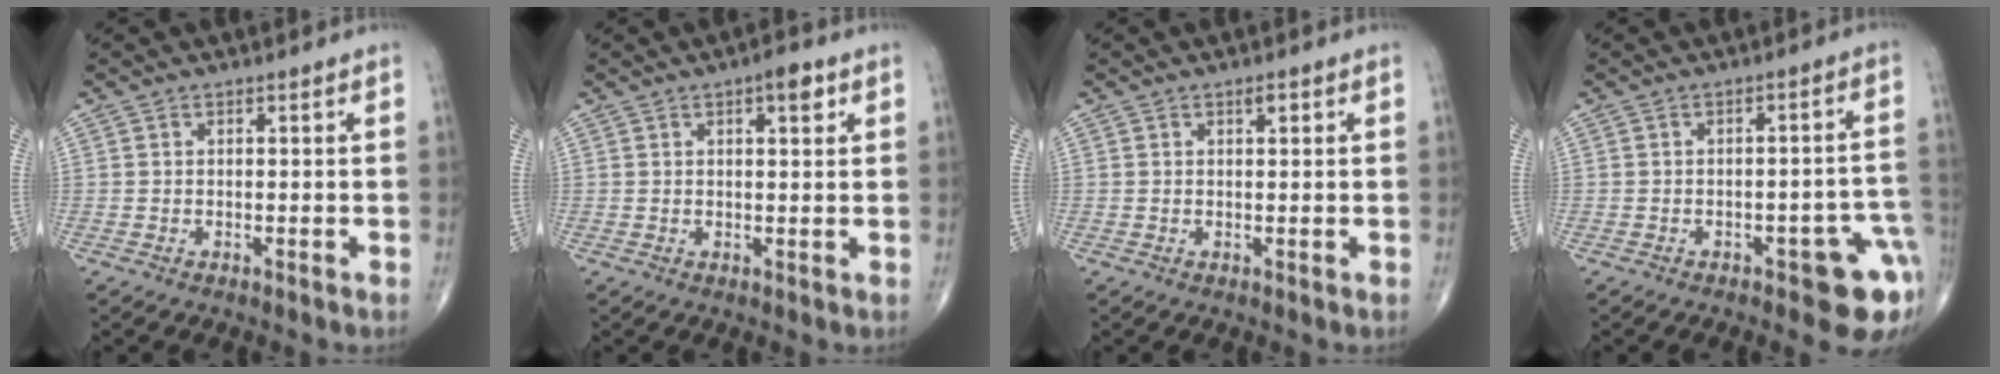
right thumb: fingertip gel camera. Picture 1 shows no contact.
{"total": 4.2, "force": [1.9, 1.6, 3.3], "torque": [-0.032, -0.002, 0.022]}
{"total": 1.3, "force": [0.7, 0.5, 1.0], "torque": [-0.009, 0.001, 0.008]}
{"total": 10.1, "force": [-4.3, 3.5, 8.5], "torque": [-0.075, 0.027, -0.047]}